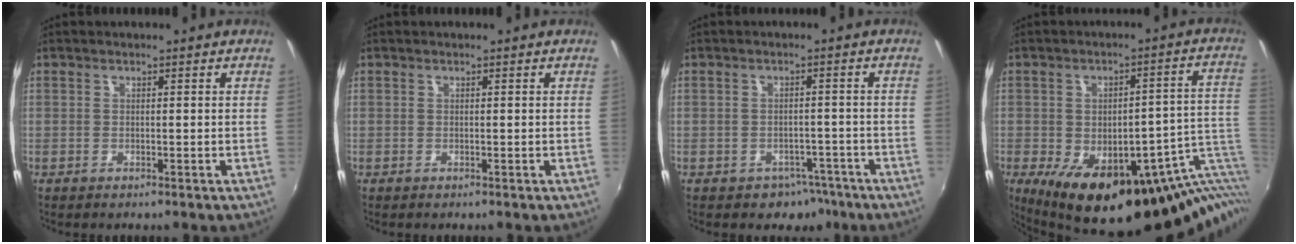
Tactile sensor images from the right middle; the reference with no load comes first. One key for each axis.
{"total": 0.0}
{"total": 5.1, "fx": -3.3, "fy": 3.7, "fz": 1.1, "tx": -0.024, "ty": 0.009, "tz": -0.035}
{"total": 23.7, "fx": -9.1, "fy": 10.3, "fz": 19.4, "tx": -0.264, "ty": -0.030, "tz": -0.107}